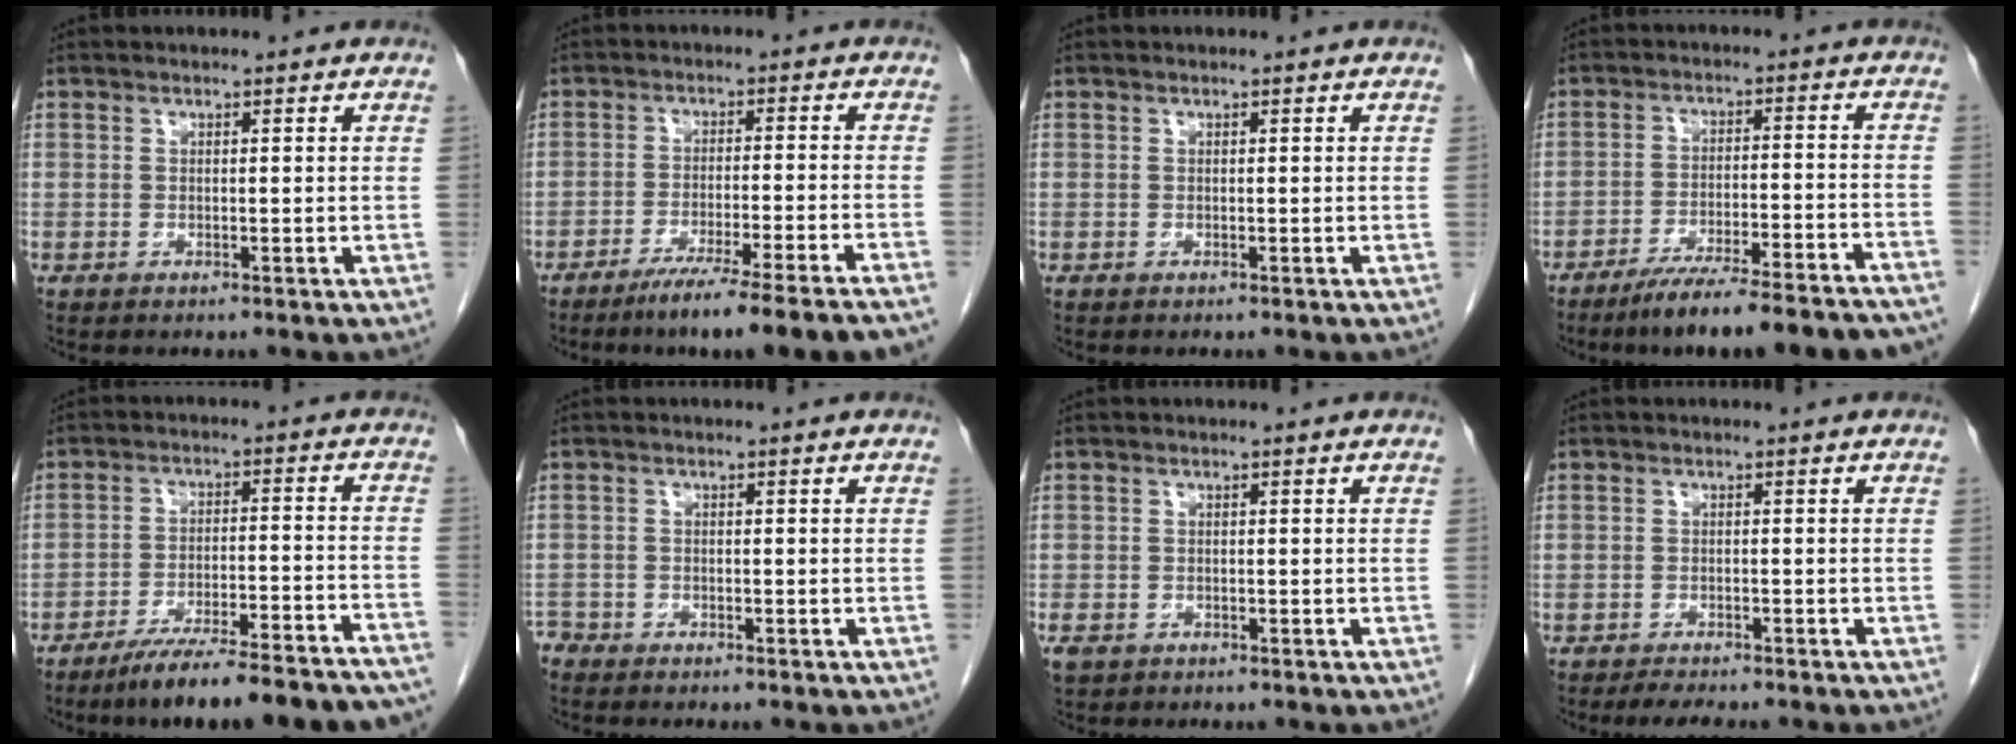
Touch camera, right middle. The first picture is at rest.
{"total": 13.0, "force": [-10.1, -1.6, 7.9], "torque": [-0.101, -0.040, -0.152]}
{"total": 0.0}
{"total": 17.7, "force": [-15.2, 0.8, 9.0], "torque": [-0.102, -0.006, -0.216]}
{"total": 19.3, "force": [-16.8, 1.4, 9.5], "torque": [-0.105, 0.002, -0.237]}
{"total": 2.3, "force": [-2.1, 0.9, 0.0], "torque": [-0.001, -0.001, -0.040]}
{"total": 2.3, "force": [-1.5, 1.5, 0.9], "torque": [-0.021, -0.002, -0.021]}
{"total": 2.8, "force": [-2.5, 0.2, 1.3], "torque": [-0.028, -0.010, -0.039]}